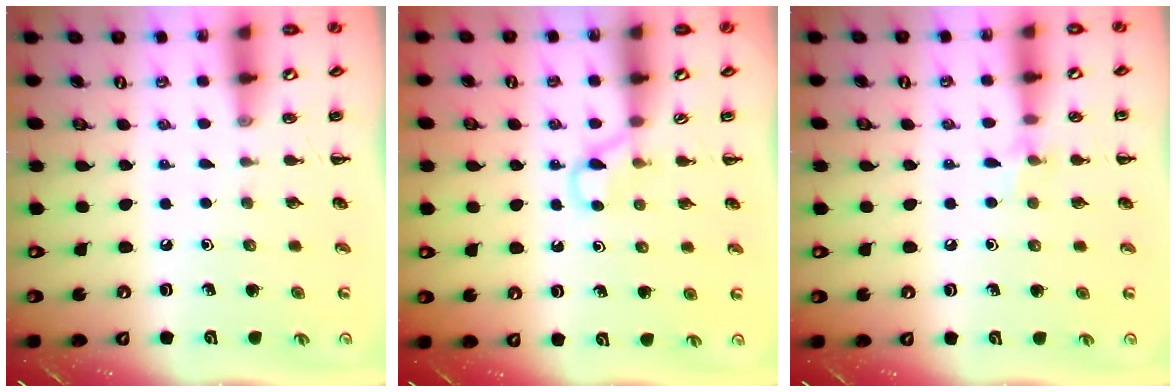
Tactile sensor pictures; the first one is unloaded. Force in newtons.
{"total": 2.7, "press": 2.4, "slide": 1.1}
{"total": 5.4, "press": 5.1, "slide": 1.8}